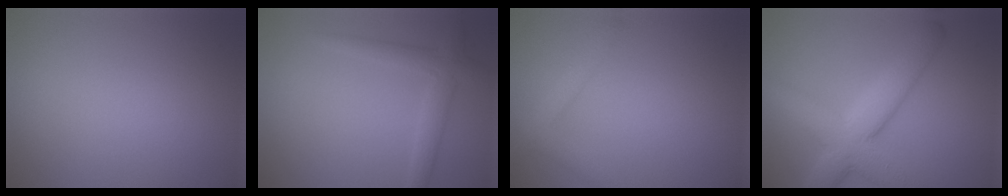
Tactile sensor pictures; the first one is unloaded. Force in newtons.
{"total": 2.6, "press": 2.6, "slide": 0.1}
{"total": 2.3, "press": 2.3, "slide": 0.3}
{"total": 7.1, "press": 7.1, "slide": 0.4}